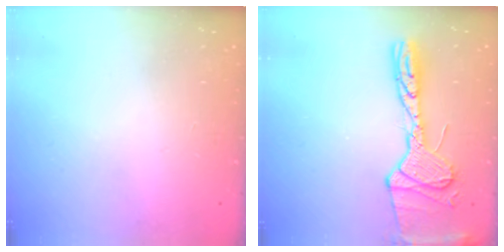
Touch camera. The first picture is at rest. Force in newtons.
{"total": 16.8, "press": 16.1, "slide": 4.6}